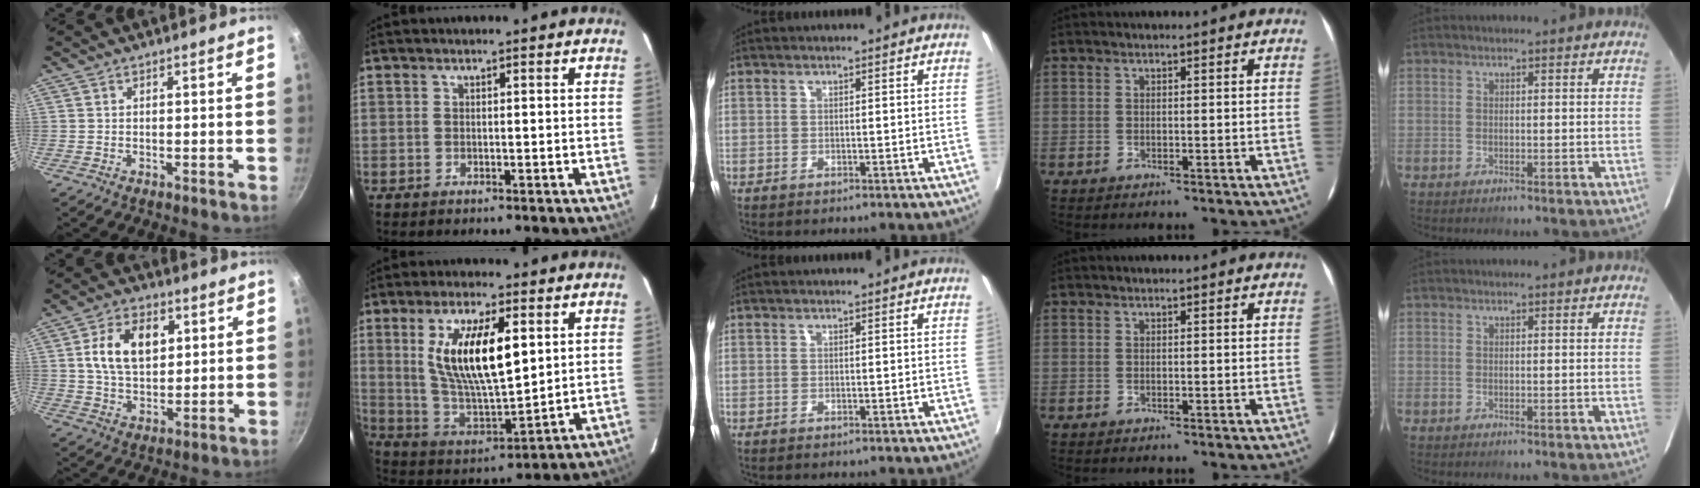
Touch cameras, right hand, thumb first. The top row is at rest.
{"thumb": {"total": 11.8, "force": [2.9, 7.6, 8.5], "torque": [-0.130, -0.001, 0.048]}, "index": {"total": 16.1, "force": [4.6, 5.5, 14.4], "torque": [-0.271, -0.003, 0.096]}}